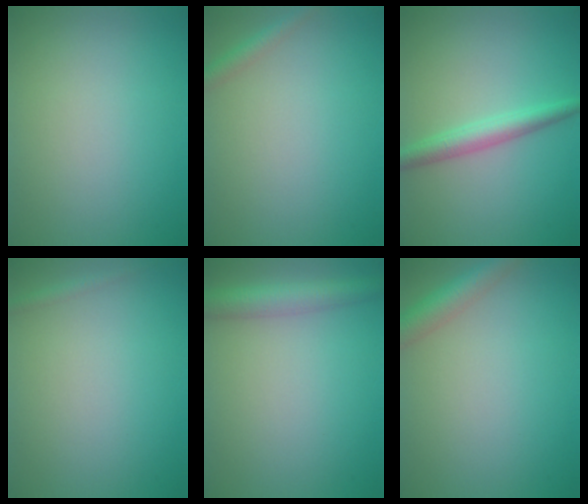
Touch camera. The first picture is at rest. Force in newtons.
{"total": 1.4, "press": 1.4, "slide": 0.1}
{"total": 2.9, "press": 2.9, "slide": 0.1}
{"total": 0.8, "press": 0.8, "slide": 0.0}
{"total": 3.6, "press": 3.6, "slide": 0.1}
{"total": 3.0, "press": 3.0, "slide": 0.1}